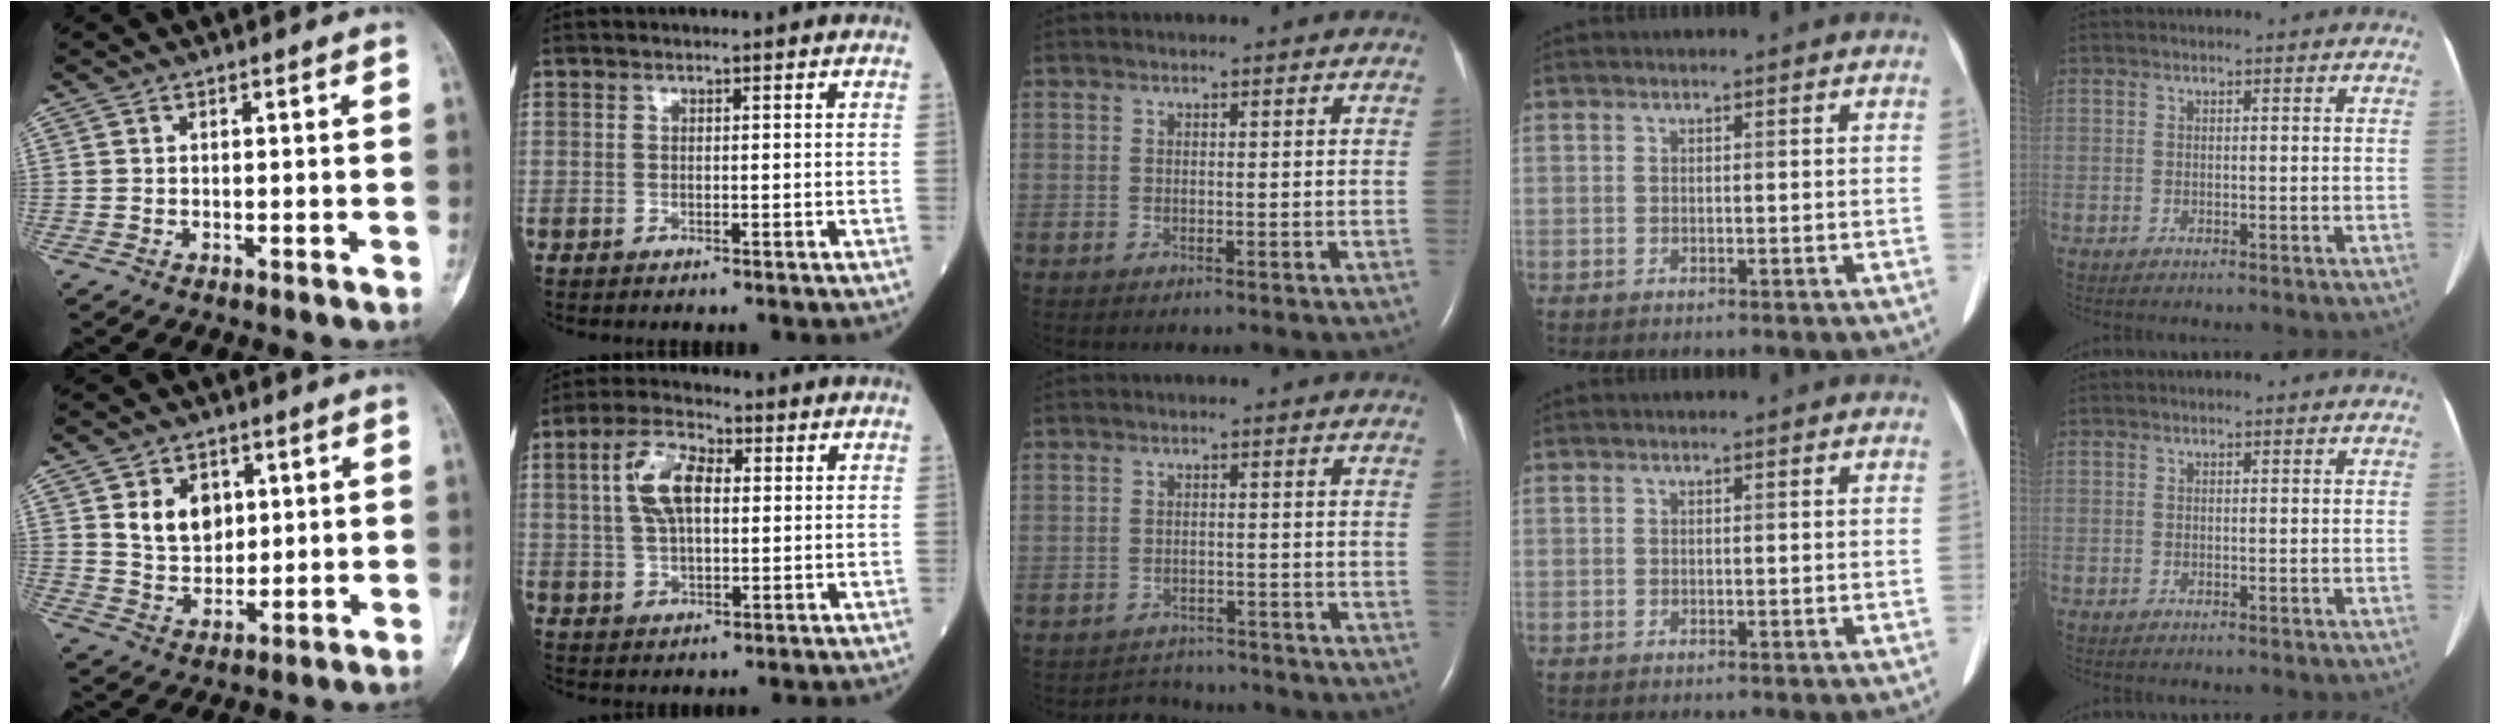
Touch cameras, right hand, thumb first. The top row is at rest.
{"thumb": {"total": 8.5, "force": [2.7, 6.2, 5.1], "torque": [-0.054, -0.019, 0.056]}, "index": {"total": 8.3, "force": [1.9, 3.6, 7.2], "torque": [-0.149, 0.019, 0.037]}, "middle": {"total": 4.0, "force": [-3.8, 1.2, -0.8], "torque": [0.005, 0.008, -0.056]}}